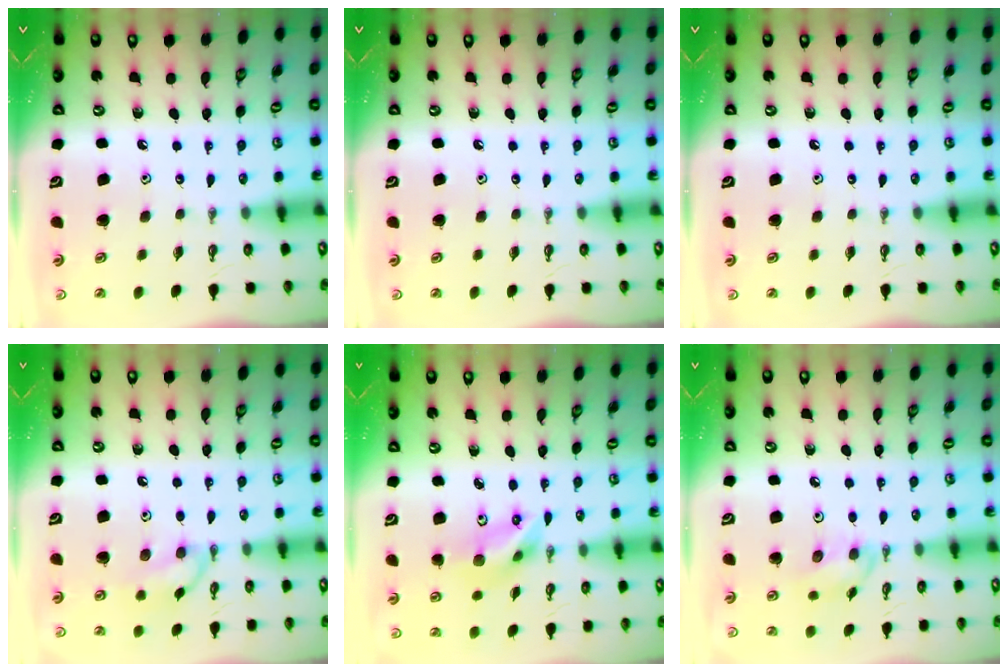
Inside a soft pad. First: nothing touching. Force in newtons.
{"total": 0.0}
{"total": 0.0}
{"total": 9.6, "press": 9.6, "slide": 0.1}
{"total": 7.6, "press": 7.1, "slide": 2.9}
{"total": 8.5, "press": 8.4, "slide": 1.1}